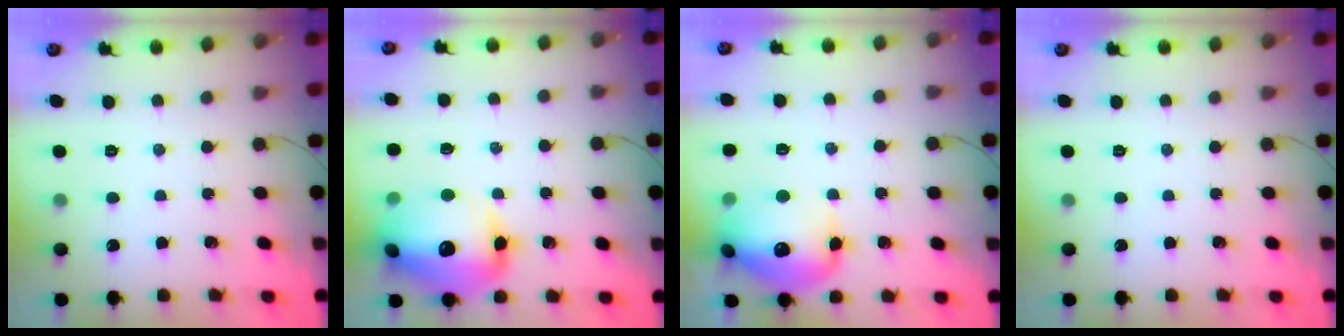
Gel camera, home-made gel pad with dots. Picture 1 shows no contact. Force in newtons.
{"total": 21.2, "press": 20.9, "slide": 3.4}
{"total": 18.0, "press": 17.9, "slide": 2.2}
{"total": 0.0}